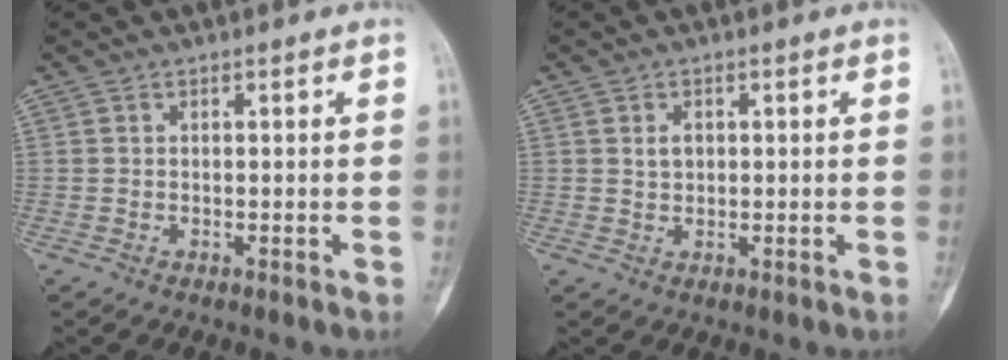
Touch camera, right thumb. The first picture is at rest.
{"total": 3.3, "force": [0.8, 2.4, 2.1], "torque": [-0.024, -0.002, 0.015]}